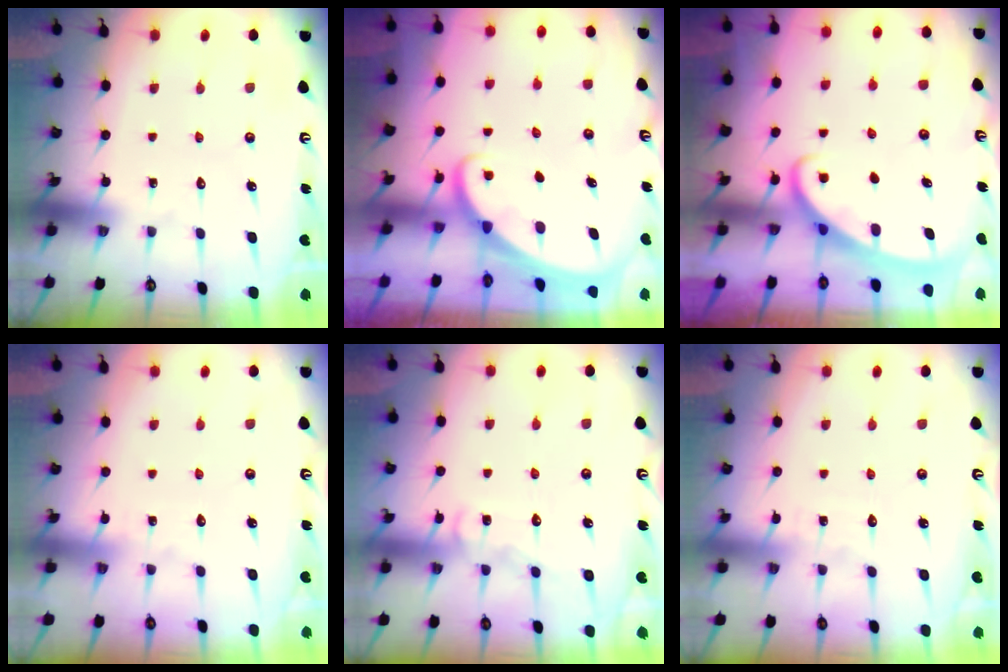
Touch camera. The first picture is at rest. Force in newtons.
{"total": 1.6, "press": 1.6, "slide": 0.0}
{"total": 2.7, "press": 2.7, "slide": 0.4}
{"total": 2.4, "press": 2.4, "slide": 0.3}
{"total": 9.4, "press": 9.4, "slide": 0.7}
{"total": 2.9, "press": 2.9, "slide": 0.4}